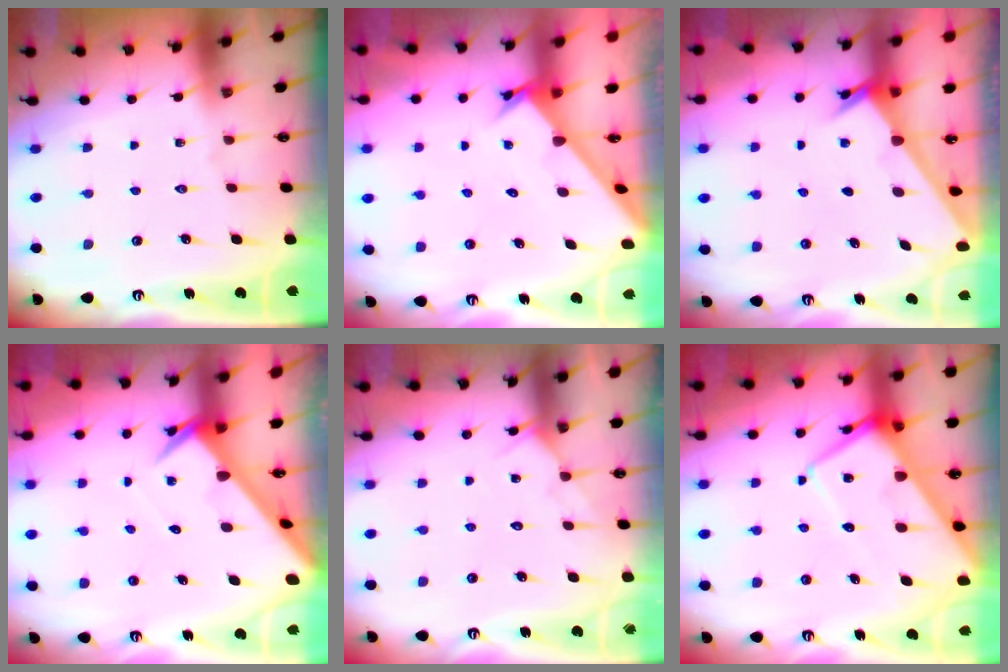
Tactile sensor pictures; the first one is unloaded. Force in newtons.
{"total": 2.4, "press": 2.4, "slide": 0.1}
{"total": 2.3, "press": 2.3, "slide": 0.3}
{"total": 4.1, "press": 4.1, "slide": 0.4}
{"total": 6.5, "press": 6.5, "slide": 0.5}
{"total": 11.8, "press": 11.7, "slide": 1.1}